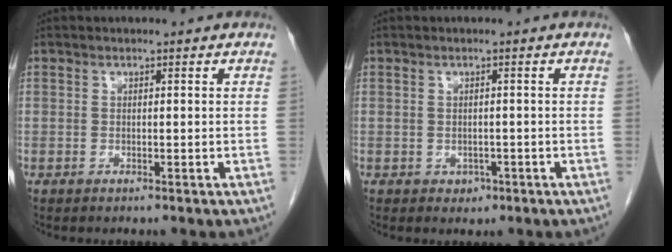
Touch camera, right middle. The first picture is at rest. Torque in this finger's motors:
{"motor_torque": [-0.13, 0.02, -0.01, 0.00]}